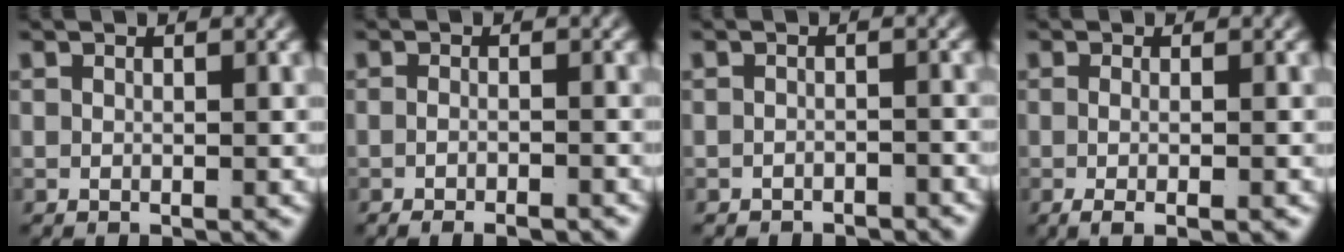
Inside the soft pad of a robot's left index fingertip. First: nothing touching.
{"total": 2.5, "force": [-2.2, 0.1, 1.0], "torque": [-0.018, -0.007, -0.034]}
{"total": 1.8, "force": [-1.8, 0.0, 0.0], "torque": [0.004, -0.009, -0.025]}
{"total": 2.4, "force": [-1.5, -0.1, 1.9], "torque": [-0.039, -0.012, -0.016]}